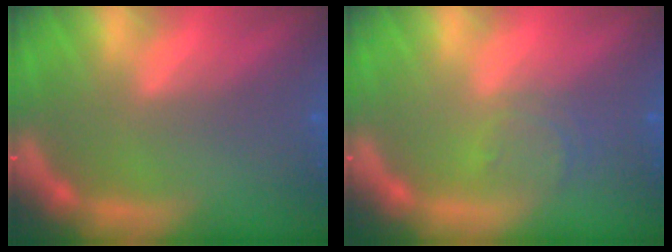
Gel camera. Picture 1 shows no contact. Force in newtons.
{"total": 2.4}